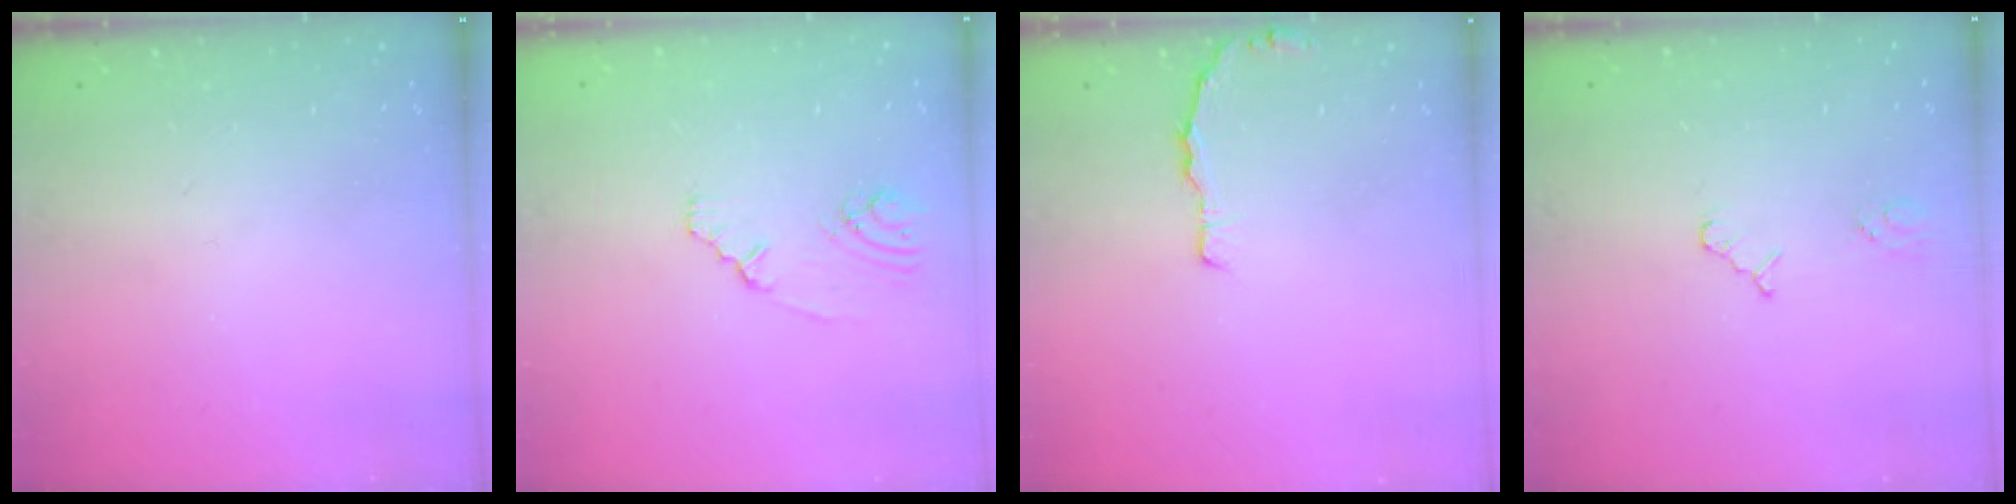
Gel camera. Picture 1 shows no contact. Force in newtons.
{"total": 2.7, "press": 2.6, "slide": 0.4}
{"total": 4.5, "press": 4.5, "slide": 0.5}
{"total": 2.8, "press": 2.8, "slide": 0.4}